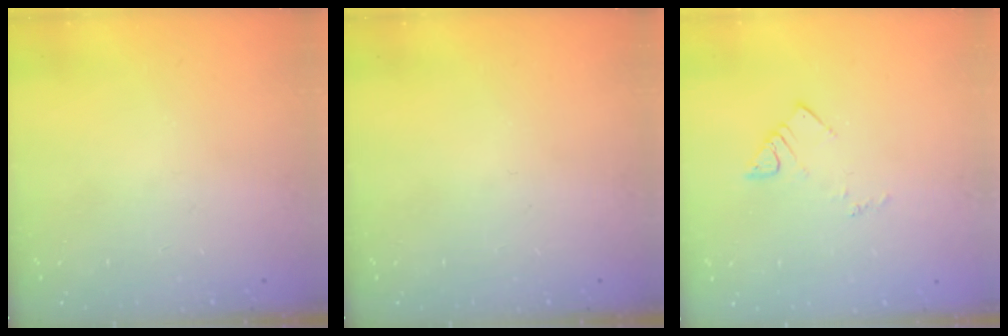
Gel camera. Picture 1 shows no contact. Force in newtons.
{"total": 0.0}
{"total": 4.5, "press": 4.5, "slide": 0.4}